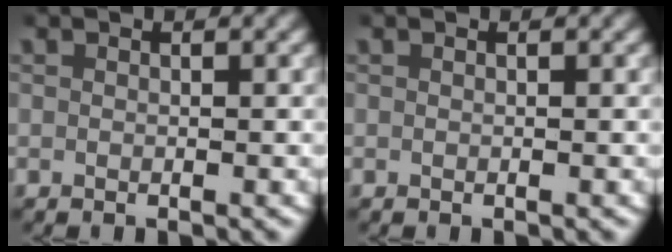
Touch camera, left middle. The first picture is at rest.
{"total": 0.0}